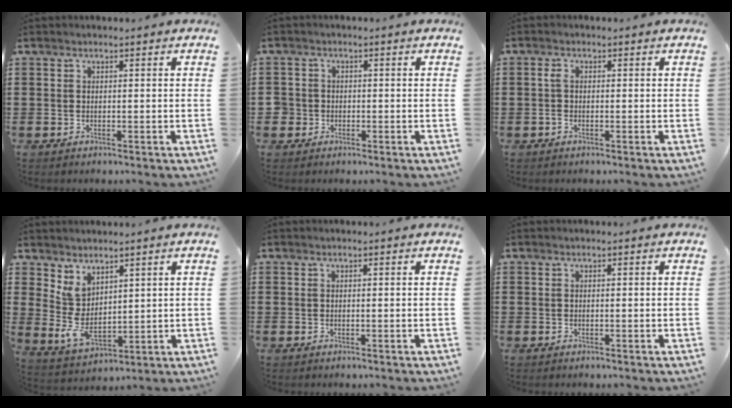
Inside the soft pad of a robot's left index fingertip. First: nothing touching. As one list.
[{"total": 1.8, "force": [-0.6, 1.7, 0.0], "torque": [-0.006, 0.002, -0.017]}, {"total": 1.3, "force": [-0.3, 0.6, 1.1], "torque": [-0.031, -0.001, -0.009]}, {"total": 5.1, "force": [2.9, 3.0, 2.8], "torque": [-0.073, -0.013, 0.057]}, {"total": 0.0}, {"total": 0.0}]